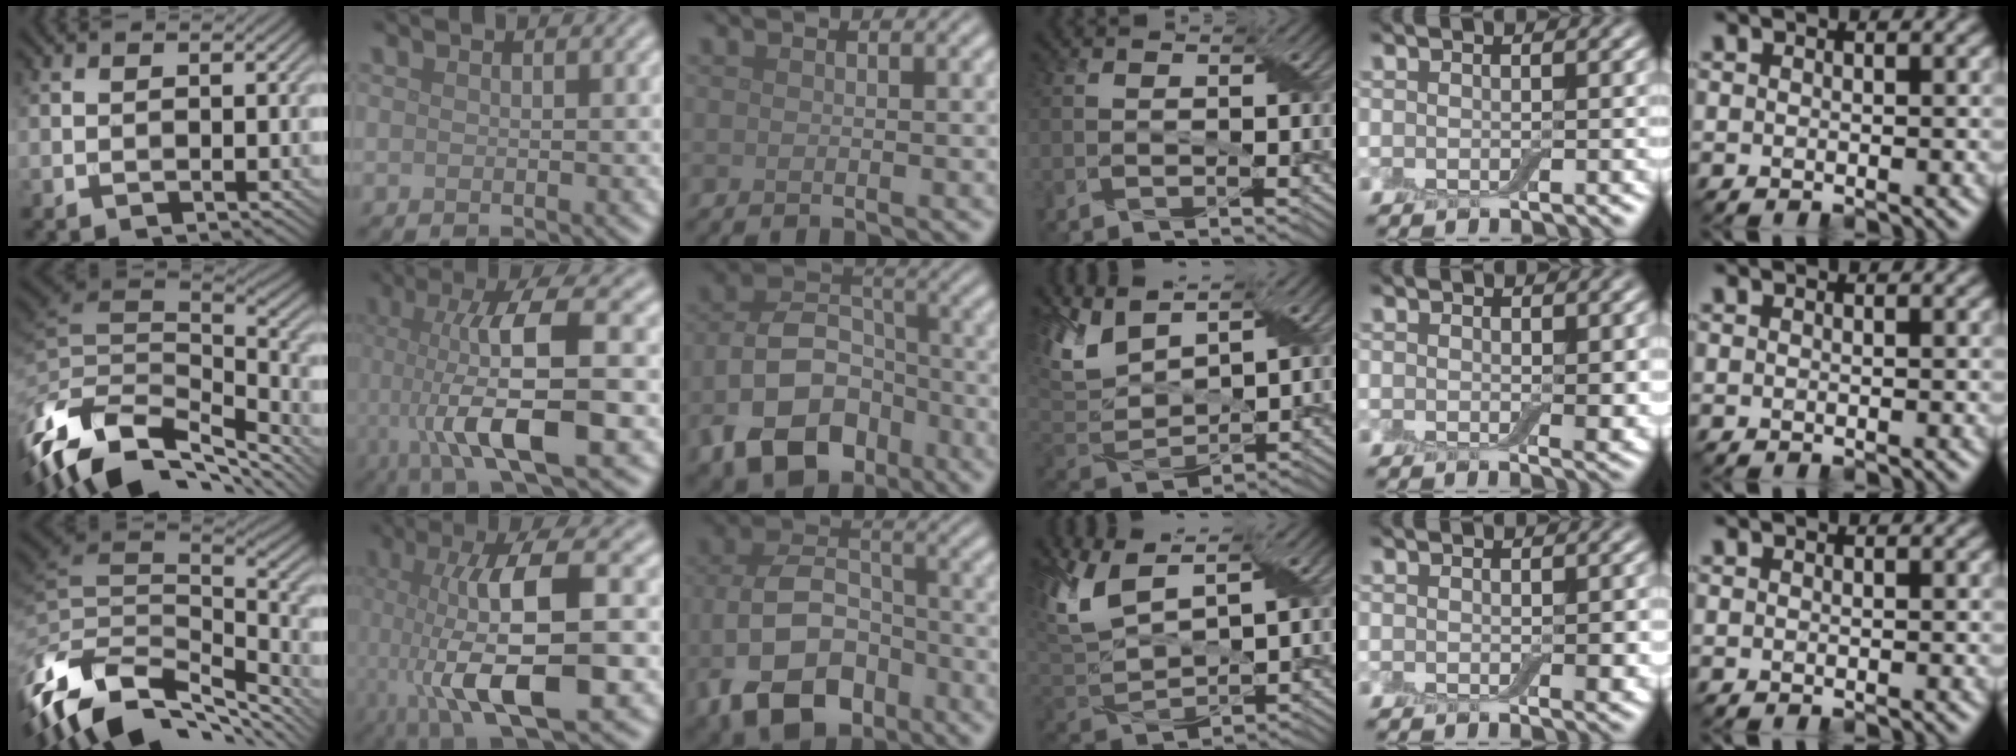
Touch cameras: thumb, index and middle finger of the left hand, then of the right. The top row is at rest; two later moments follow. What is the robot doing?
{"motion": "wrap", "object": "adhesive wrap"}